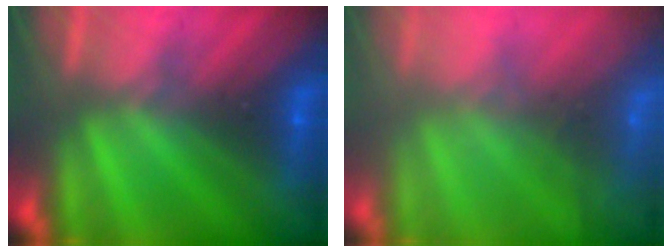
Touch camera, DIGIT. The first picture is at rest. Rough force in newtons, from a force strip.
{"total": 7.1}